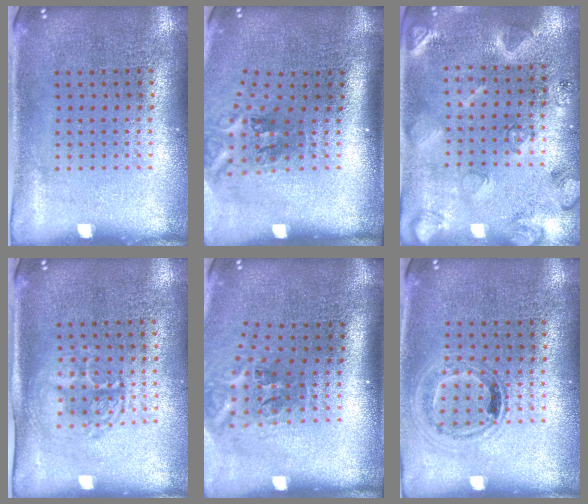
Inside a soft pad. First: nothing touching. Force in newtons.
{"total": 2.2, "press": 1.3, "slide": 1.8}
{"total": 2.3, "press": 2.3, "slide": 0.3}
{"total": 1.5, "press": 1.3, "slide": 0.6}
{"total": 2.3, "press": 1.4, "slide": 1.8}
{"total": 1.0, "press": 0.9, "slide": 0.4}